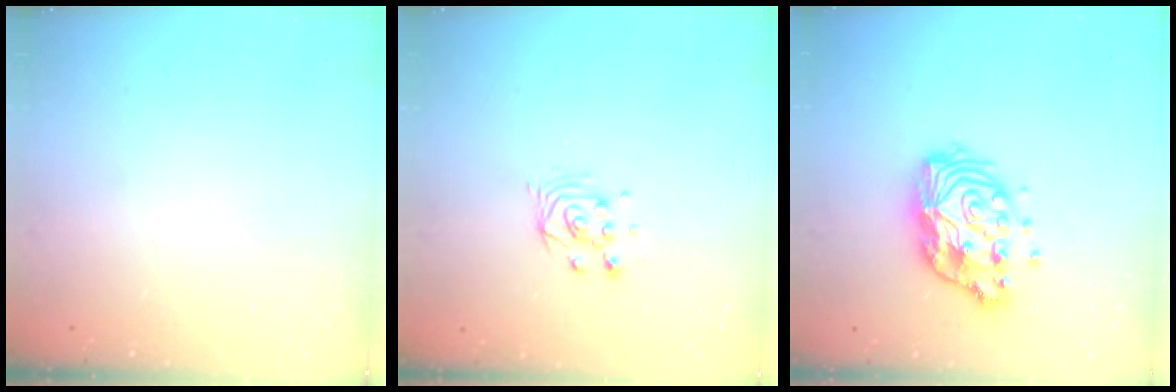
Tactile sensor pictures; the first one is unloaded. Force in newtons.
{"total": 4.7, "press": 4.7, "slide": 0.4}
{"total": 13.5, "press": 13.4, "slide": 1.2}